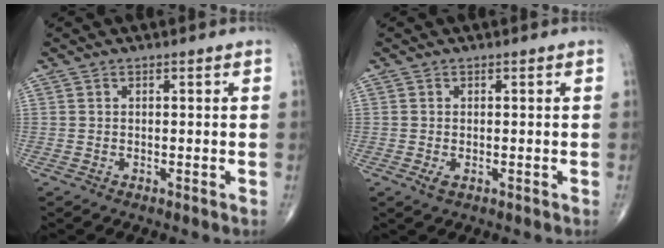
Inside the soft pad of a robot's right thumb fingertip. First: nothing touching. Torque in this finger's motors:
{"motor_torque": [0.59, 0.27, -0.12, -0.21, 0.00]}